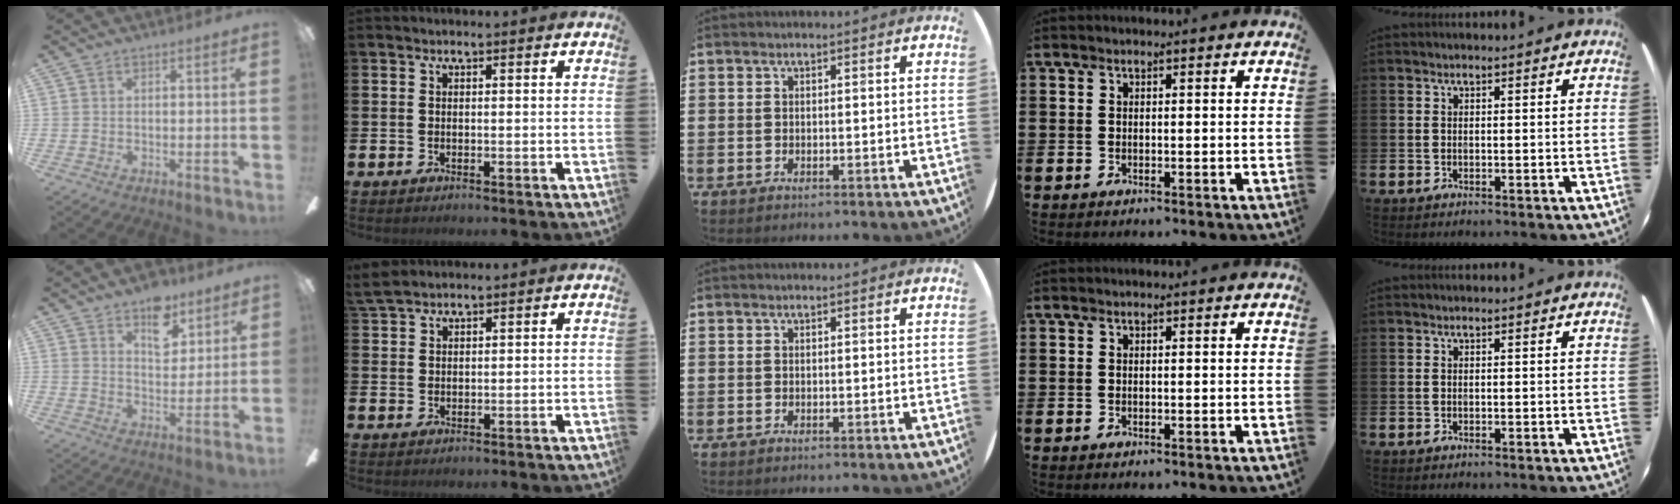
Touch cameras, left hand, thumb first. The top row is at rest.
{"thumb": {"total": 9.5, "force": [6.1, 5.4, 4.8], "torque": [-0.047, -0.029, 0.105]}, "index": {"total": 3.2, "force": [2.9, 0.9, 1.1], "torque": [-0.025, -0.005, 0.054]}}